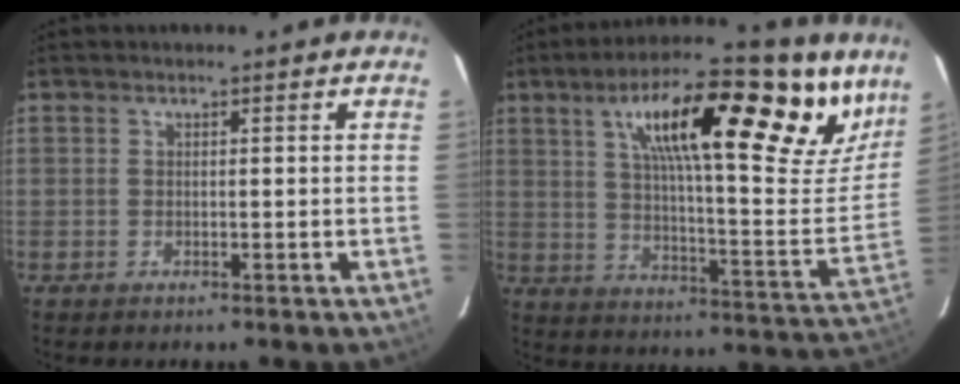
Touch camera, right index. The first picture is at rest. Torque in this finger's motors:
{"motor_torque": [1.30, 0.83, 1.05, 0.21]}